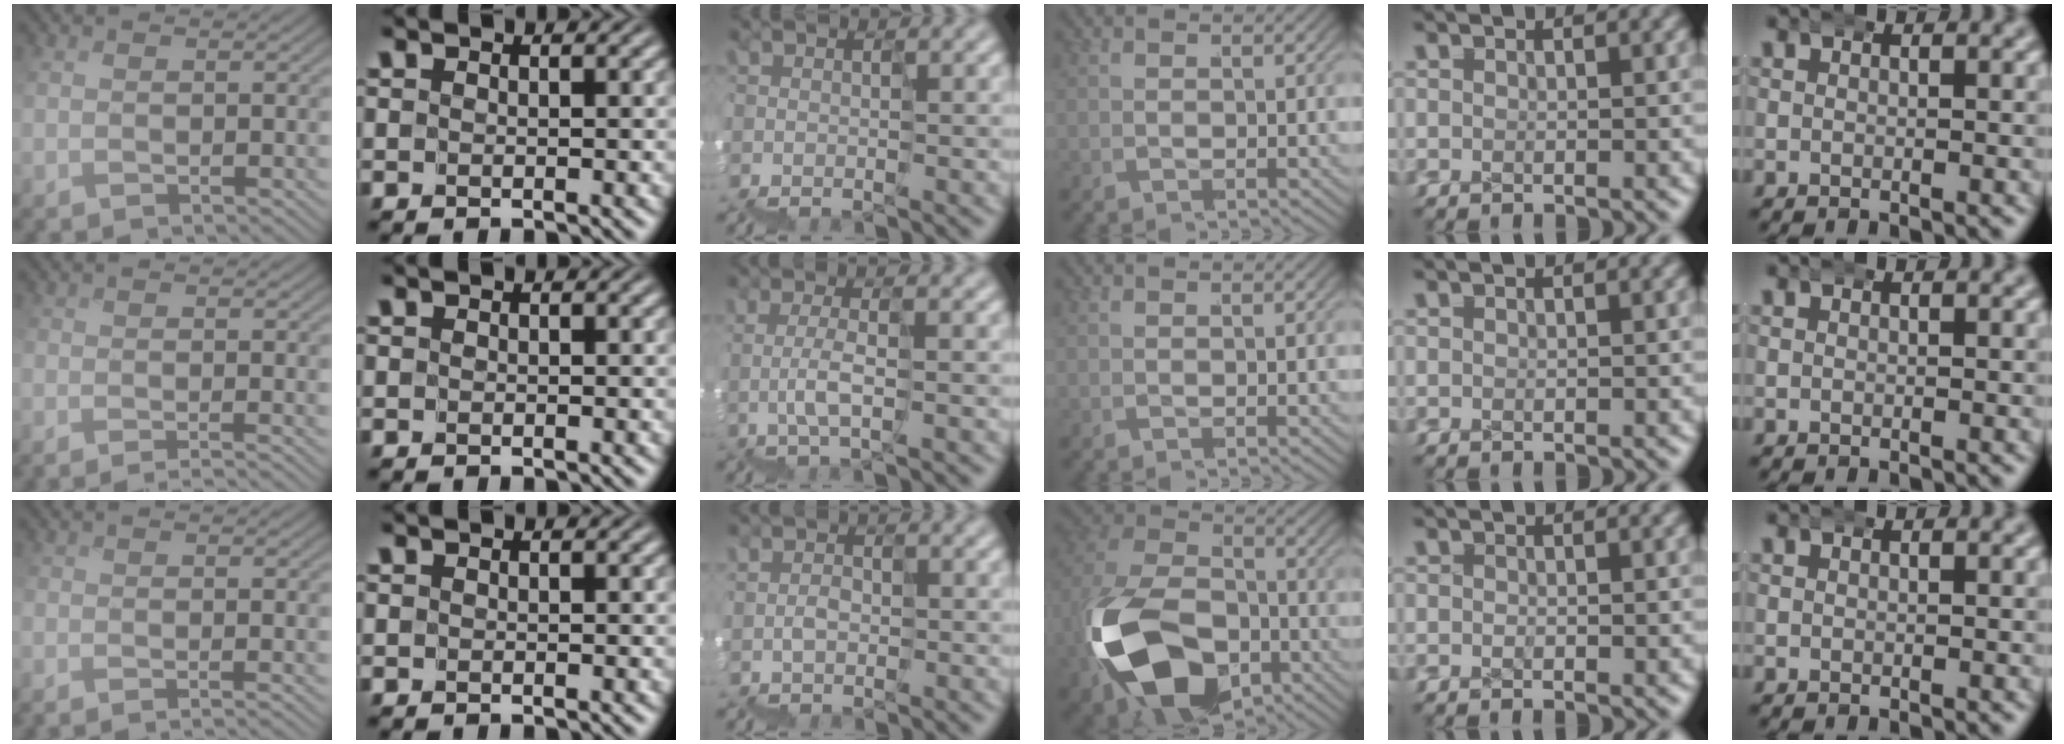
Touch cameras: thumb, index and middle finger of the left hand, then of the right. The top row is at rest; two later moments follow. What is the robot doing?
{"motion": "wrap", "object": "ethernet cable"}